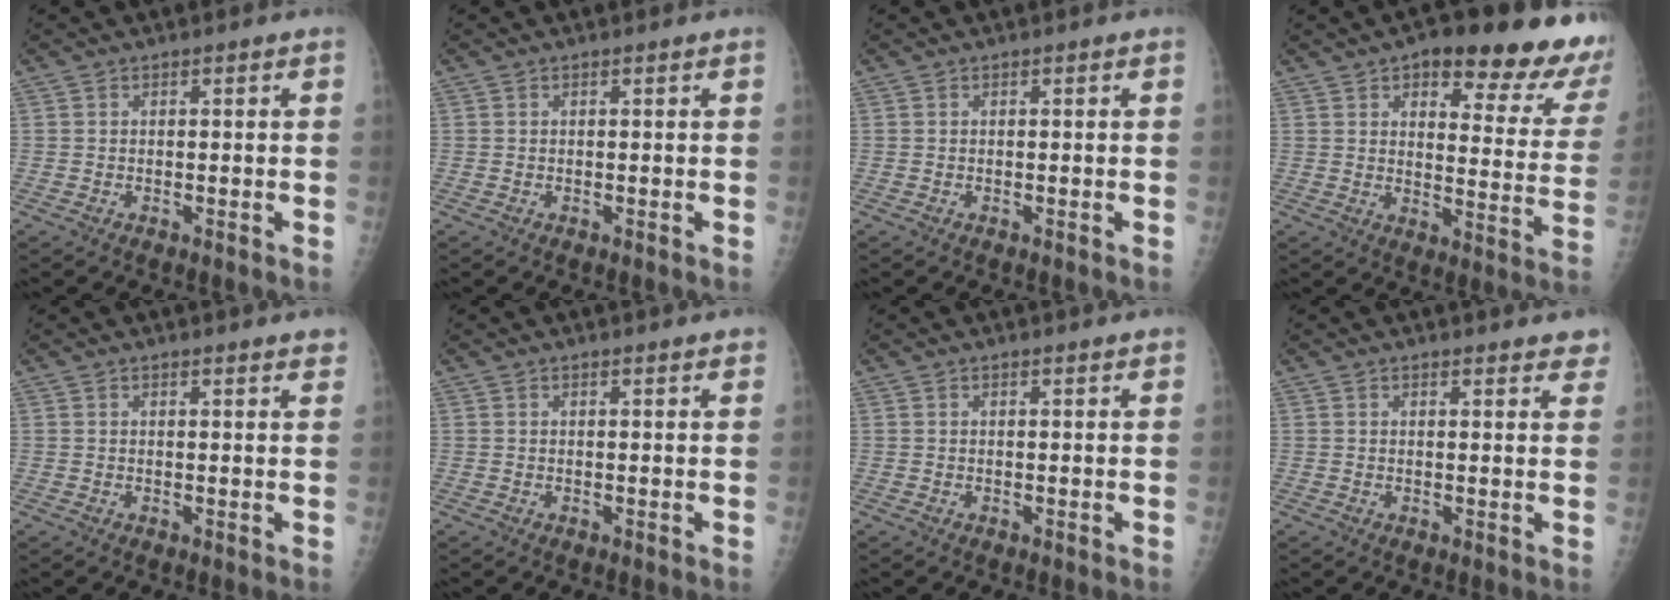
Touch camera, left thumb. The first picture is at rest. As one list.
[{"total": 0.0}, {"total": 0.0}, {"total": 21.4, "force": [14.6, 6.9, 14.0], "torque": [-0.128, -0.062, 0.177]}, {"total": 3.3, "force": [3.0, 0.4, 1.4], "torque": [-0.009, -0.009, 0.028]}, {"total": 1.7, "force": [1.4, 0.2, 0.8], "torque": [-0.004, 0.000, 0.019]}, {"total": 1.1, "force": [1.0, 0.1, 0.5], "torque": [-0.004, -0.001, 0.015]}, {"total": 5.5, "force": [4.8, 1.4, 2.1], "torque": [0.002, -0.017, 0.047]}]